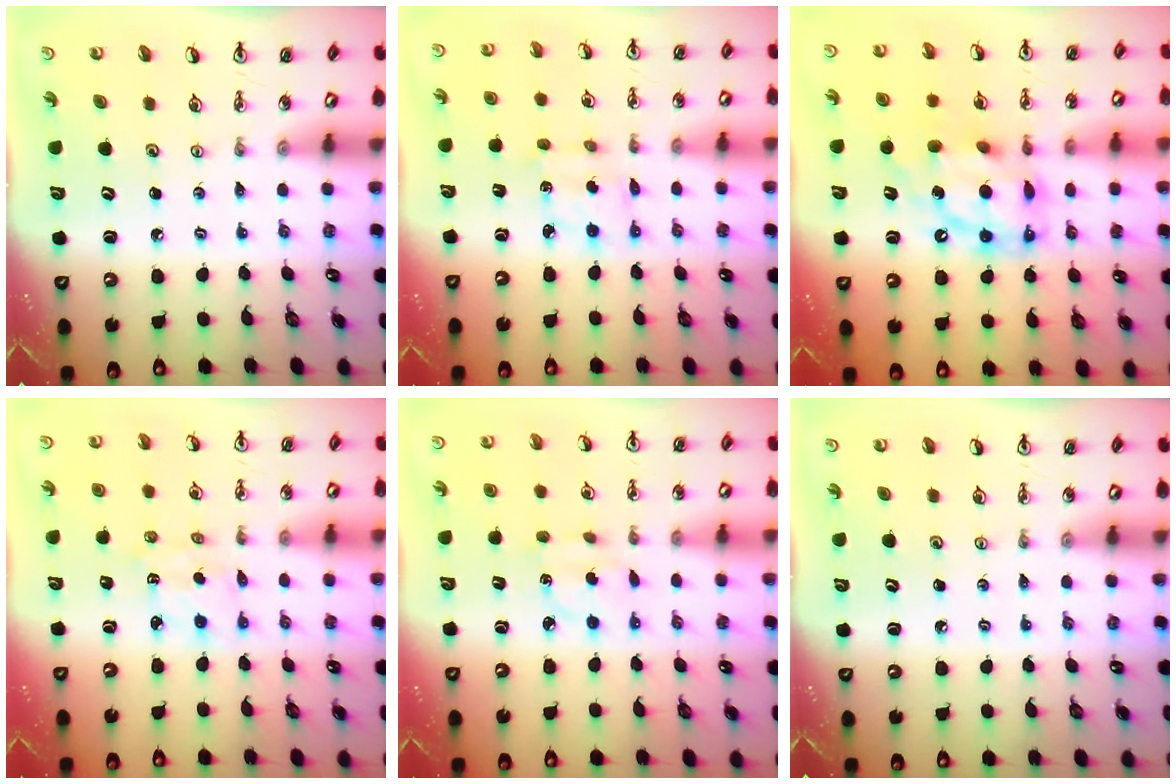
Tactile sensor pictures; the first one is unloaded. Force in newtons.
{"total": 2.9, "press": 2.8, "slide": 0.6}
{"total": 14.5, "press": 14.4, "slide": 1.5}
{"total": 2.0, "press": 1.9, "slide": 0.5}
{"total": 3.0, "press": 2.9, "slide": 0.6}
{"total": 0.0}